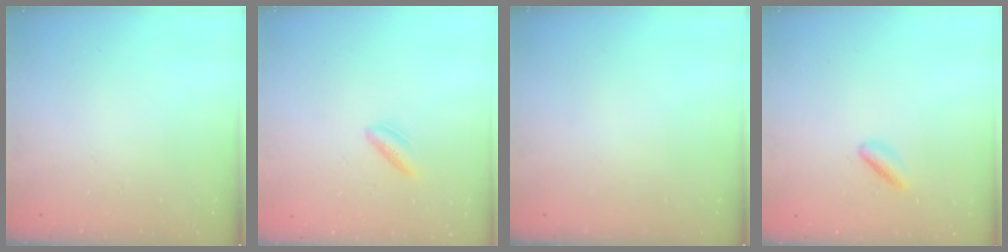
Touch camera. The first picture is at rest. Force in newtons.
{"total": 3.0, "press": 2.7, "slide": 1.3}
{"total": 0.0}
{"total": 3.6, "press": 3.4, "slide": 1.3}